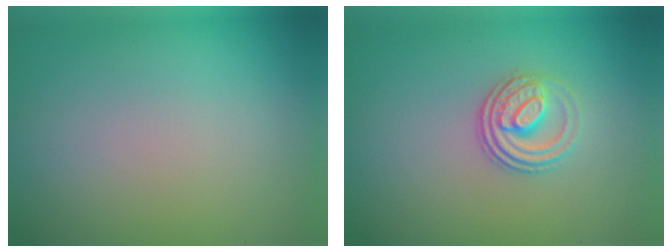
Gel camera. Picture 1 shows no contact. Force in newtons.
{"total": 3.1, "press": 2.5, "slide": 1.9}